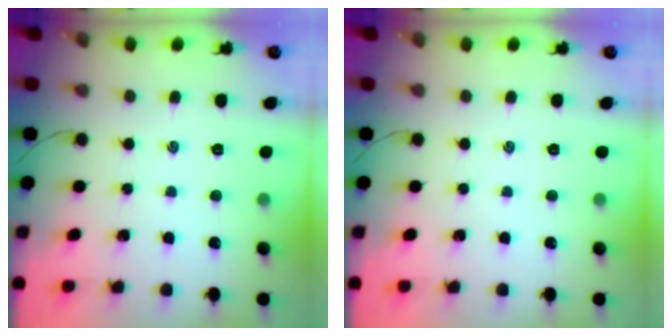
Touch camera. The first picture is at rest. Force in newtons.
{"total": 0.0}